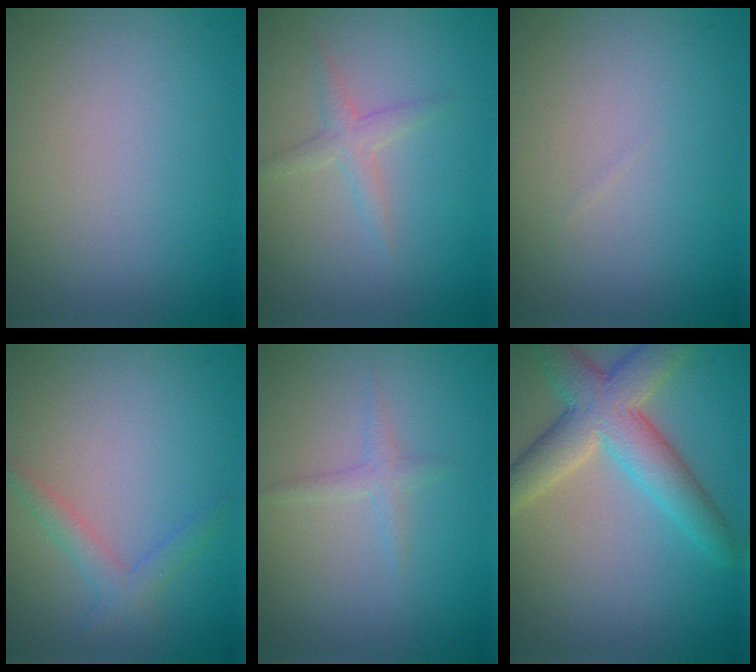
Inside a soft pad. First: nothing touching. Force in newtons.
{"total": 1.6, "press": 1.6, "slide": 0.0}
{"total": 0.0}
{"total": 1.8, "press": 1.8, "slide": 0.1}
{"total": 1.2, "press": 1.2, "slide": 0.0}
{"total": 6.6, "press": 6.5, "slide": 0.3}